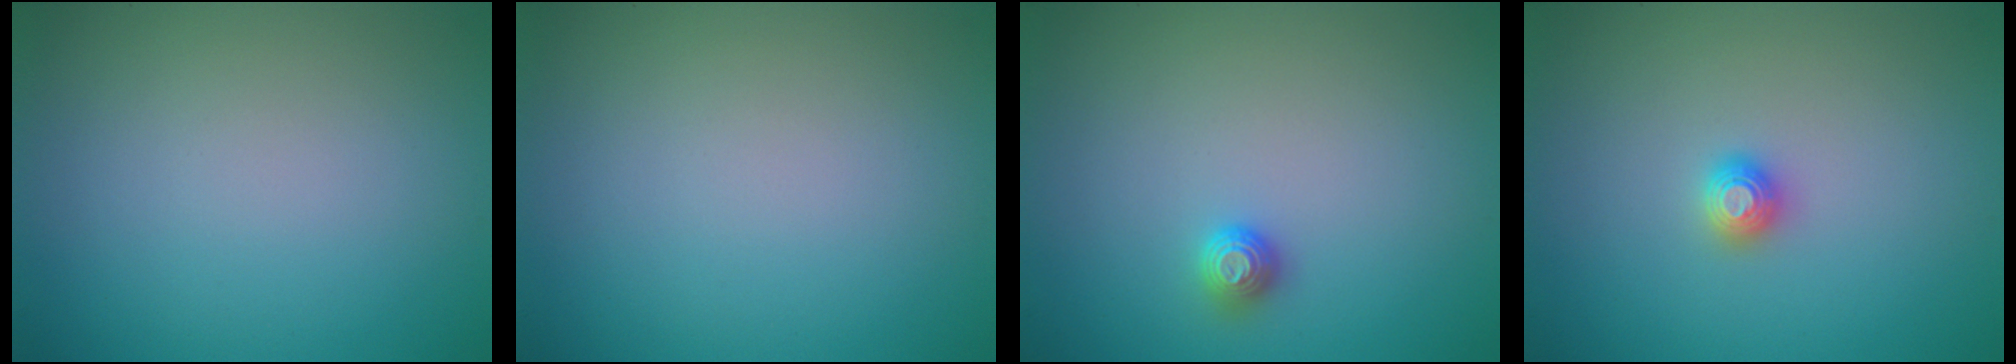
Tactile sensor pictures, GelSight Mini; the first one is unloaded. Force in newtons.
{"total": 0.0}
{"total": 1.1, "press": 1.1, "slide": 0.4}
{"total": 1.2, "press": 1.2, "slide": 0.1}